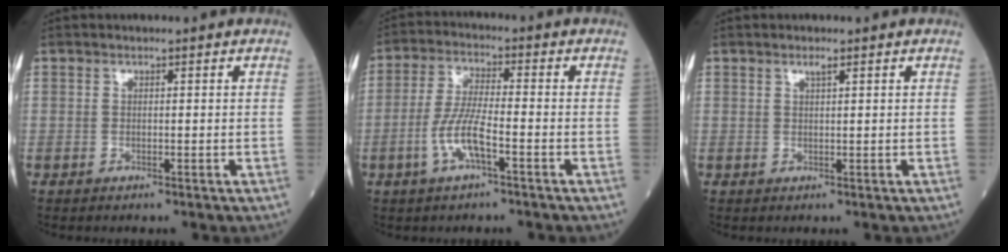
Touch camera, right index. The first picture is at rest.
{"total": 6.9, "force": [-2.8, 1.0, 6.2], "torque": [-0.133, 0.003, -0.055]}
{"total": 0.9, "force": [0.6, 0.0, 0.7], "torque": [-0.013, -0.001, 0.011]}